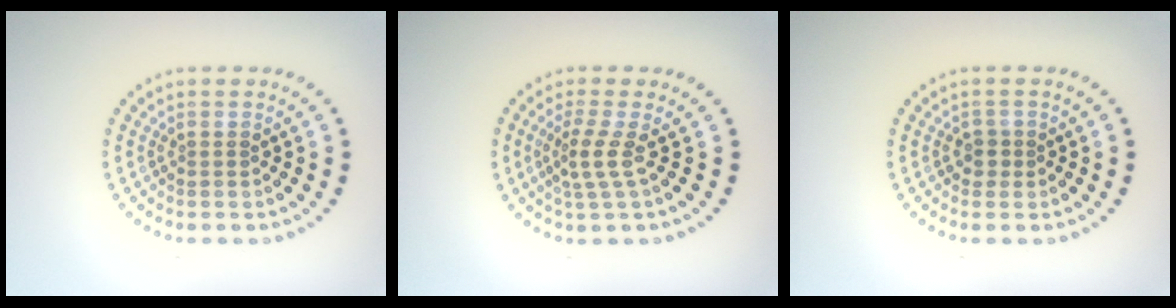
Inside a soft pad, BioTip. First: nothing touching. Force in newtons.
{"total": 2.4, "press": 1.6, "slide": 1.8}
{"total": 1.1, "press": 1.0, "slide": 0.5}